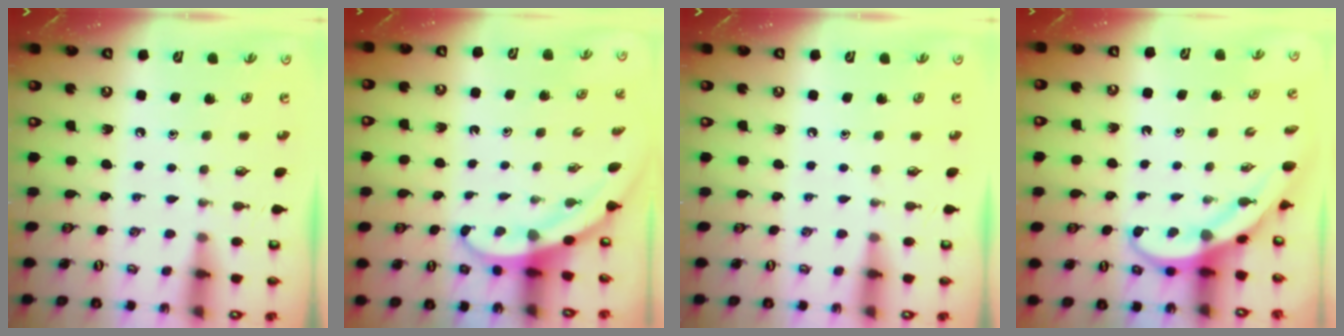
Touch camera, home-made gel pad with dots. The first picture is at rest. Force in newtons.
{"total": 3.1, "press": 3.1, "slide": 0.2}
{"total": 0.0}
{"total": 4.0, "press": 4.0, "slide": 0.4}